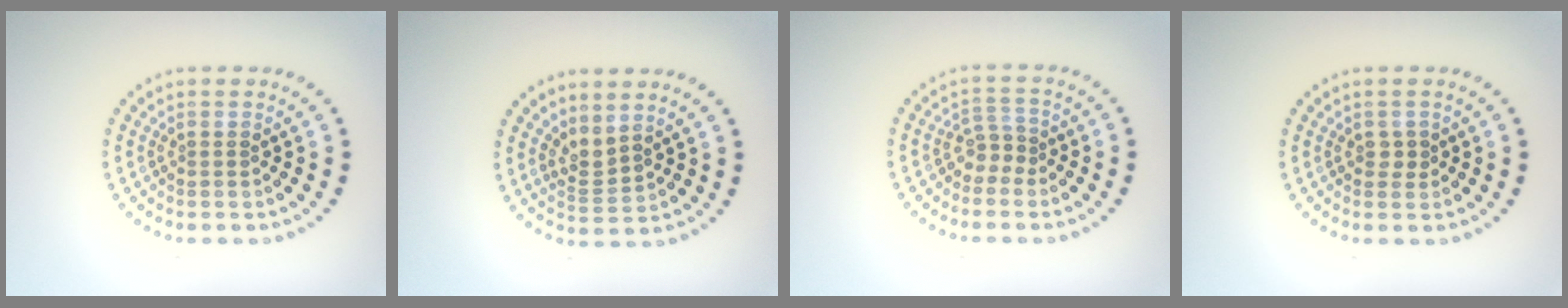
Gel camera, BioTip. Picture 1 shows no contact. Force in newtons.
{"total": 2.0, "press": 1.4, "slide": 1.5}
{"total": 1.8, "press": 1.3, "slide": 1.3}
{"total": 0.9, "press": 0.8, "slide": 0.3}